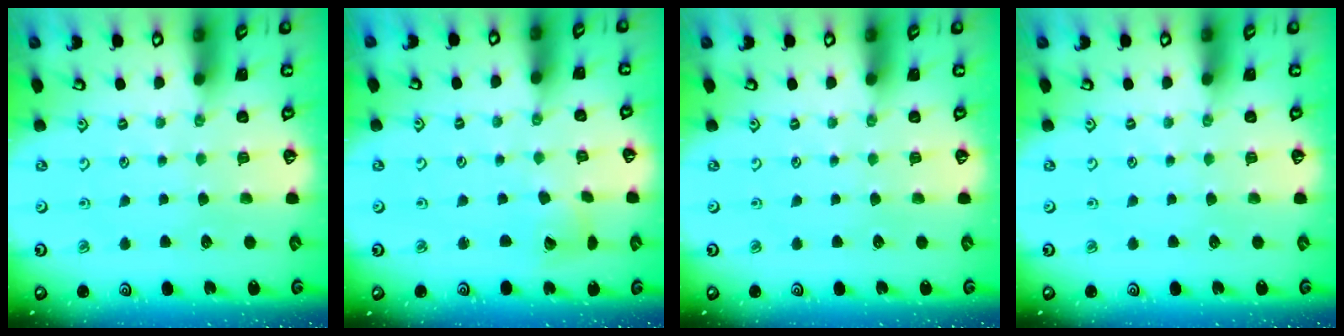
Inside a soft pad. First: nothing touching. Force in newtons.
{"total": 4.8, "press": 4.8, "slide": 0.5}
{"total": 0.0}
{"total": 0.0}